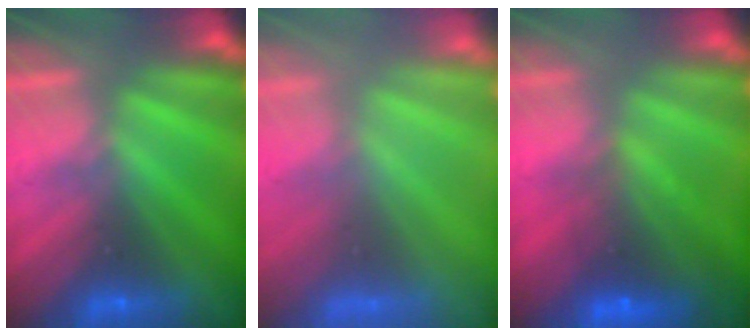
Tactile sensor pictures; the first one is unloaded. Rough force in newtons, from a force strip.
{"total": 7.1}
{"total": 7.5}